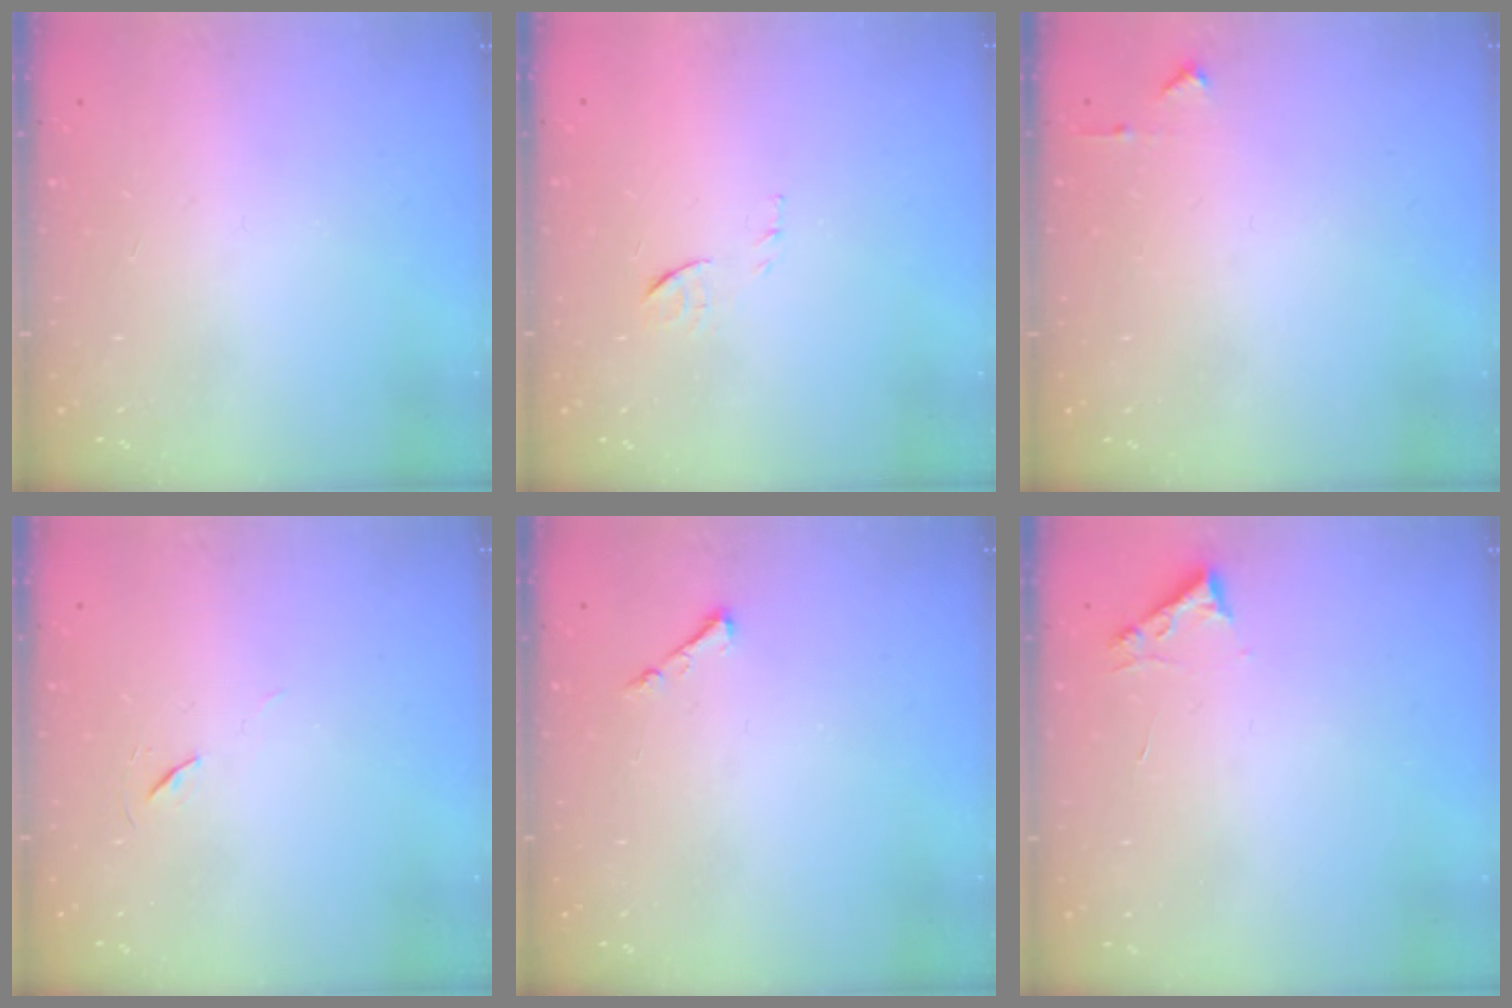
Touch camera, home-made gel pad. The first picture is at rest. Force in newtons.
{"total": 6.9, "press": 6.9, "slide": 0.7}
{"total": 5.1, "press": 5.0, "slide": 0.8}
{"total": 5.7, "press": 5.2, "slide": 2.4}
{"total": 3.2, "press": 3.1, "slide": 0.5}
{"total": 2.7, "press": 2.7, "slide": 0.3}